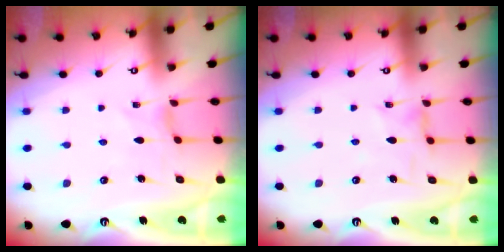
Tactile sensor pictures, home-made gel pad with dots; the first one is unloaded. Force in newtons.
{"total": 3.0, "press": 2.9, "slide": 0.3}